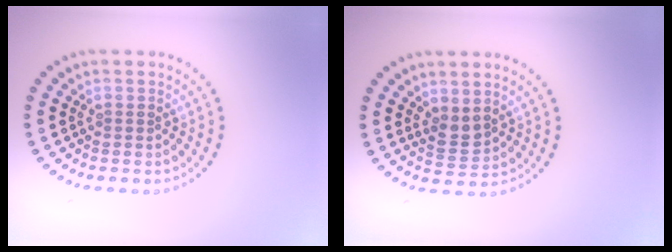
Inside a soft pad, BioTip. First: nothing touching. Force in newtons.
{"total": 1.8, "press": 1.5, "slide": 1.0}